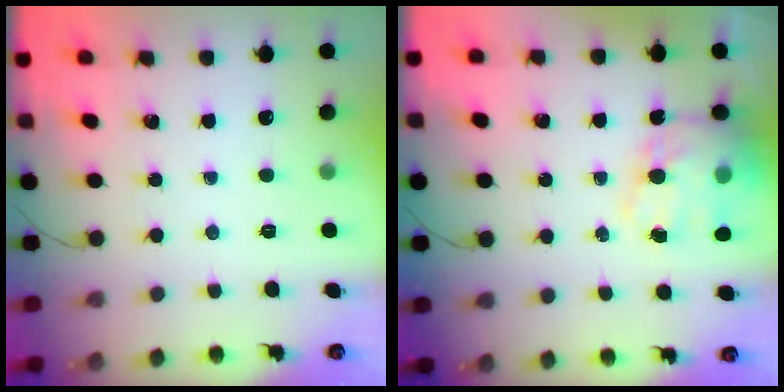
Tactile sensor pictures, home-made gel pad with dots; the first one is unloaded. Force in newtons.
{"total": 18.1, "press": 17.6, "slide": 4.0}